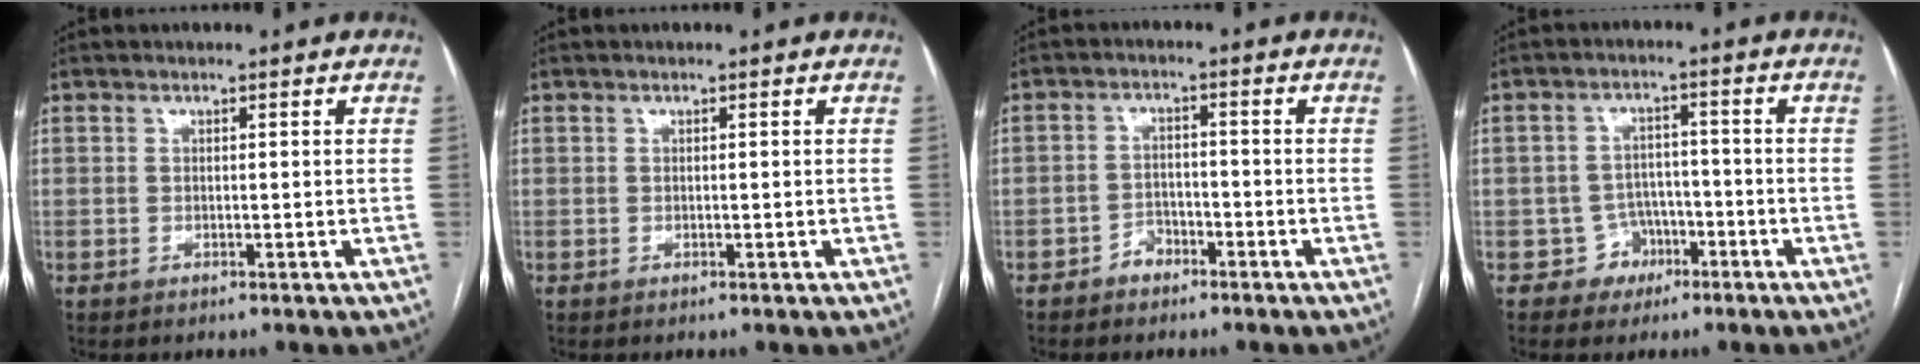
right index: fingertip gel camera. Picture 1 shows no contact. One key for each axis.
{"total": 0.0}
{"total": 2.8, "fx": -2.0, "fy": 1.9, "fz": 0.8, "tx": -0.010, "ty": 0.010, "tz": -0.032}
{"total": 4.5, "fx": -2.2, "fy": 4.0, "fz": 0.0, "tx": 0.013, "ty": 0.019, "tz": -0.029}